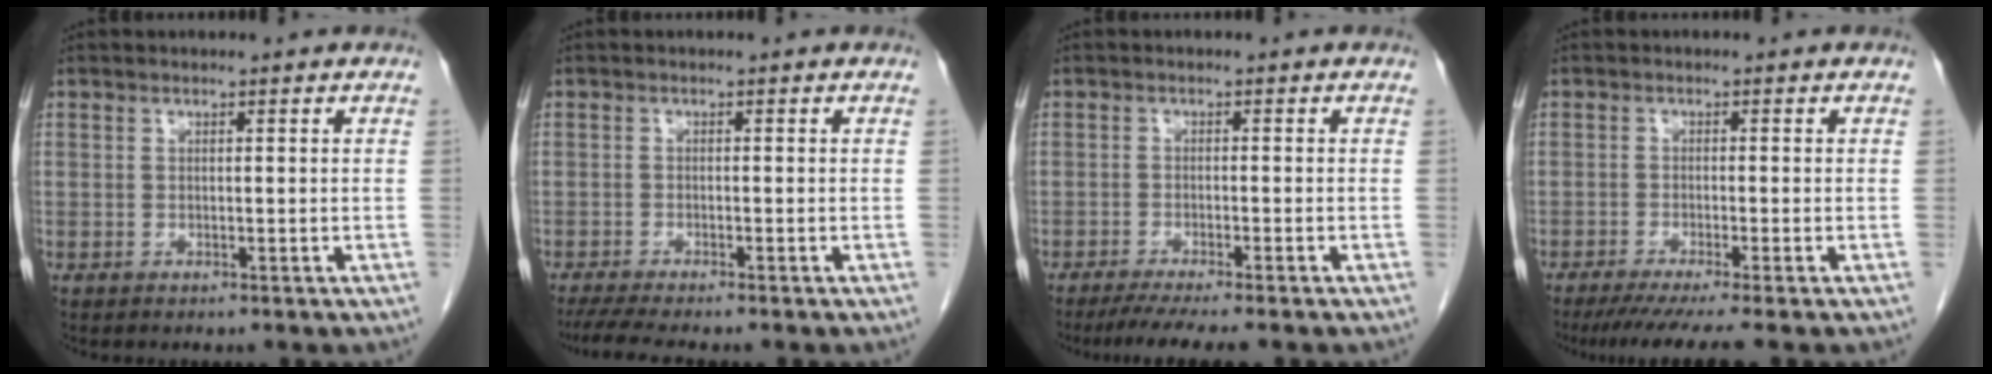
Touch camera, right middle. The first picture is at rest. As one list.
[{"total": 5.5, "force": [-4.6, -0.1, 2.9], "torque": [-0.043, -0.015, -0.077]}, {"total": 6.4, "force": [-5.3, -0.3, 3.5], "torque": [-0.044, -0.015, -0.084]}, {"total": 7.0, "force": [-5.8, -1.1, 3.8], "torque": [-0.044, -0.022, -0.092]}]